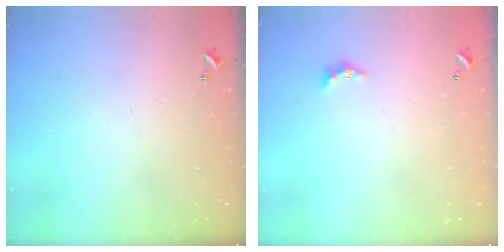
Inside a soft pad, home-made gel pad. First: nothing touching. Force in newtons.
{"total": 2.2, "press": 2.2, "slide": 0.6}